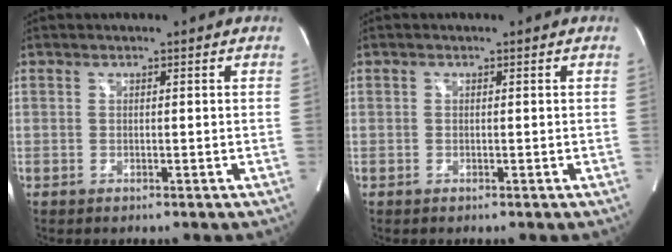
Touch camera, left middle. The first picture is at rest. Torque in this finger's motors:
{"motor_torque": [1.25, -0.34, 0.55, 0.16]}